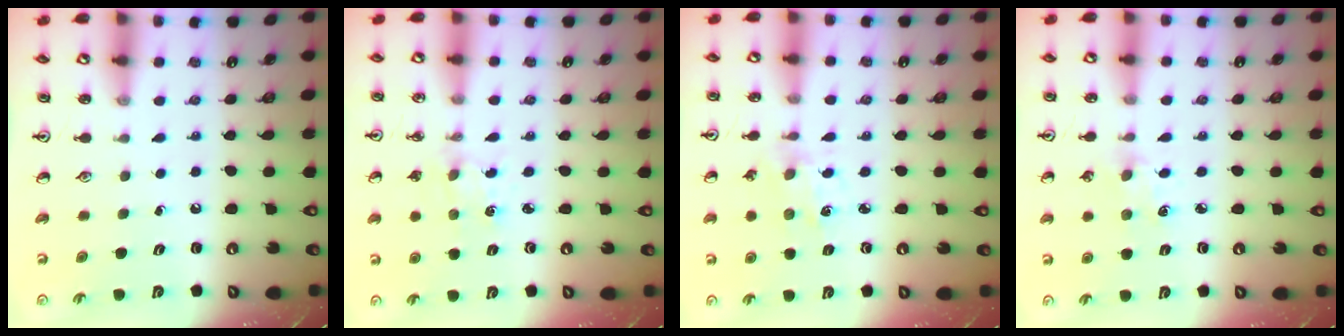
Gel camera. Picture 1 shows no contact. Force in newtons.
{"total": 2.7, "press": 2.6, "slide": 0.4}
{"total": 1.6, "press": 1.6, "slide": 0.2}
{"total": 6.1, "press": 6.1, "slide": 0.7}